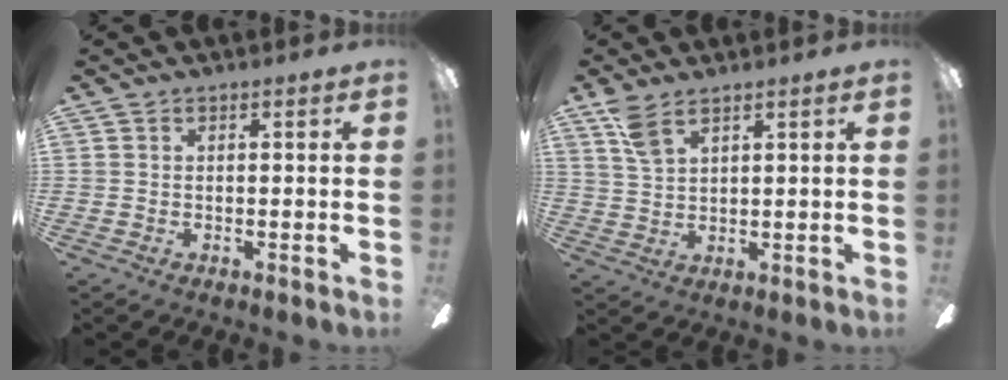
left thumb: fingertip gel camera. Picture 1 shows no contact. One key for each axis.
{"total": 5.5, "fx": 4.0, "fy": 1.9, "fz": 3.2, "tx": -0.073, "ty": -0.011, "tz": 0.077}